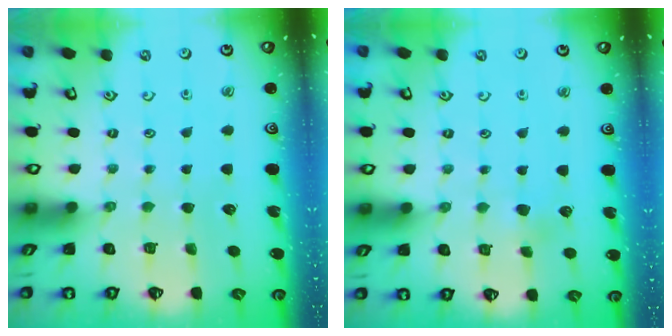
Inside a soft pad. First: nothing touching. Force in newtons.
{"total": 2.3, "press": 2.3, "slide": 0.2}